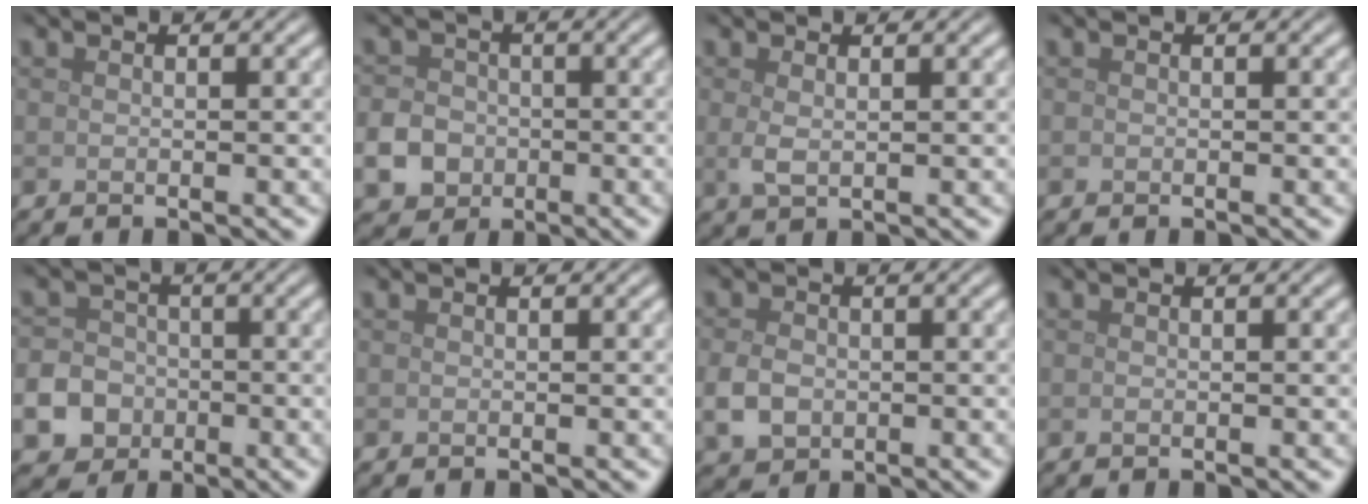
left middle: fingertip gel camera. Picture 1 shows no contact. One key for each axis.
{"total": 3.8, "fx": -1.2, "fy": 3.2, "fz": 1.5, "tx": -0.030, "ty": 0.000, "tz": -0.030}
{"total": 1.5, "fx": 0.3, "fy": 0.6, "fz": 1.3, "tx": -0.031, "ty": -0.002, "tz": 0.008}
{"total": 0.0}
{"total": 9.5, "fx": -4.1, "fy": 8.3, "fz": 2.3, "tx": -0.054, "ty": -0.032, "tz": -0.099}
{"total": 0.0}
{"total": 3.0, "fx": -0.5, "fy": 2.3, "fz": 1.8, "tx": -0.040, "ty": -0.004, "tz": -0.011}
{"total": 0.0}